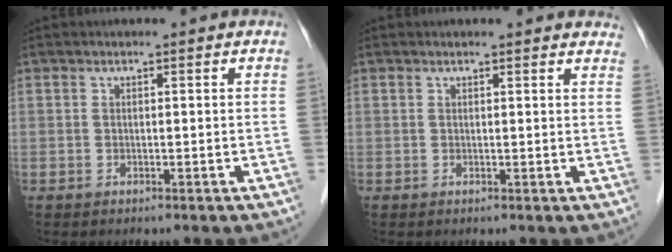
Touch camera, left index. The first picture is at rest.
{"total": 5.7, "force": [5.4, 1.2, 1.4], "torque": [-0.001, -0.001, 0.037]}